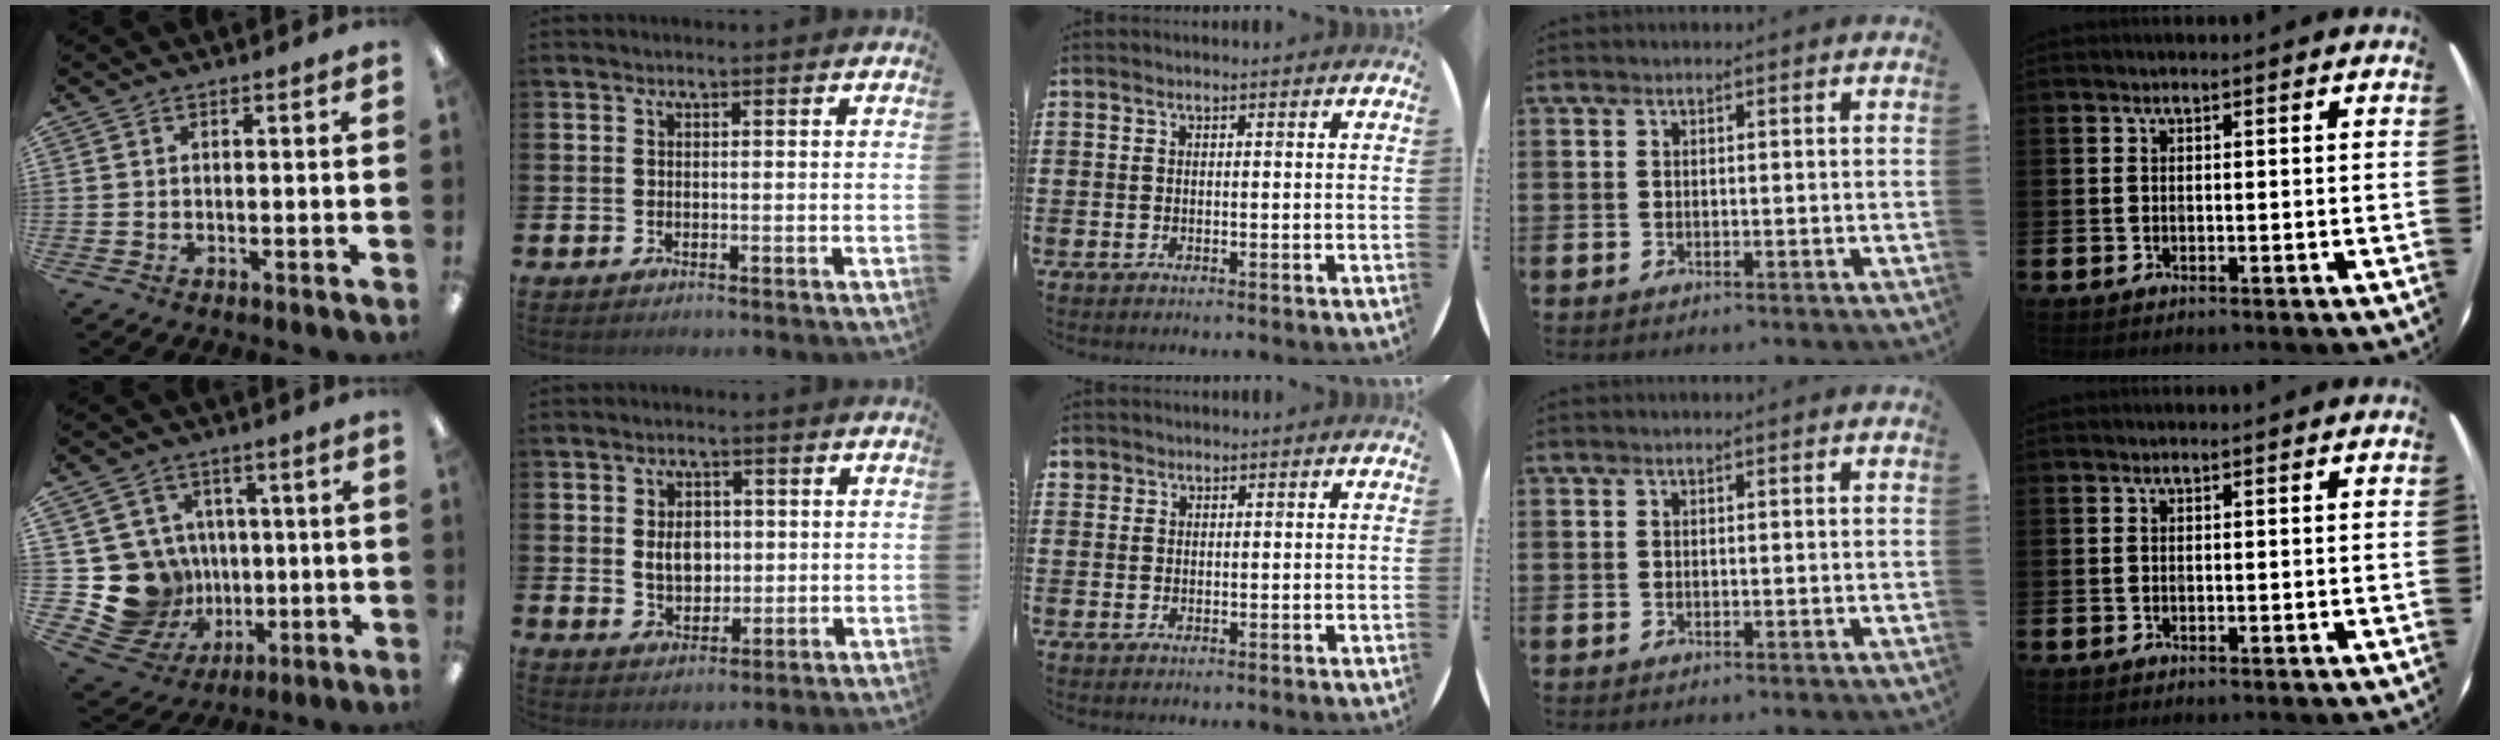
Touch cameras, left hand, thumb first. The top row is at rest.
{"thumb": {"total": 16.2, "force": [-0.9, 15.2, 5.5], "torque": [-0.146, -0.003, 0.020]}, "index": {"total": 4.3, "force": [0.7, 3.1, 2.9], "torque": [-0.042, 0.004, 0.005]}, "middle": {"total": 1.0, "force": [0.8, 0.6, -0.1], "torque": [0.000, 0.003, 0.017]}}